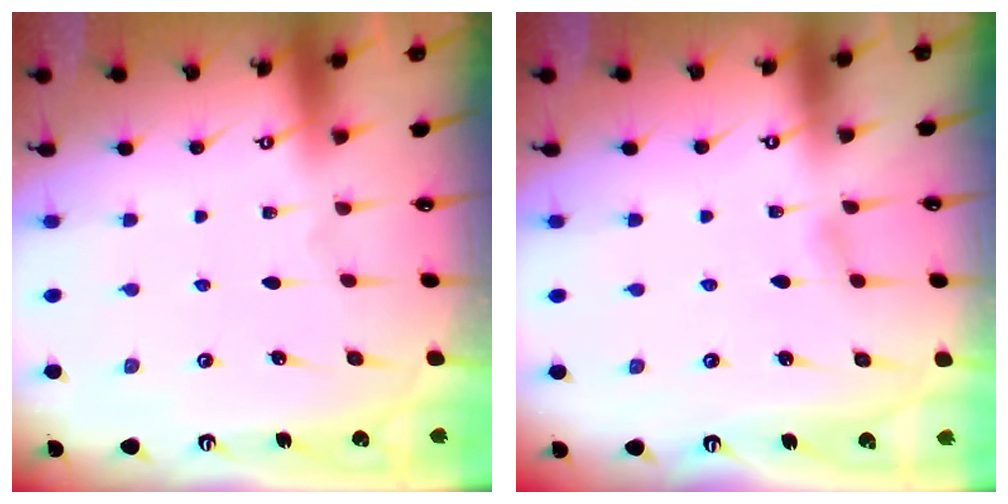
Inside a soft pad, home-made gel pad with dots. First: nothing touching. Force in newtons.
{"total": 3.6, "press": 3.5, "slide": 0.4}